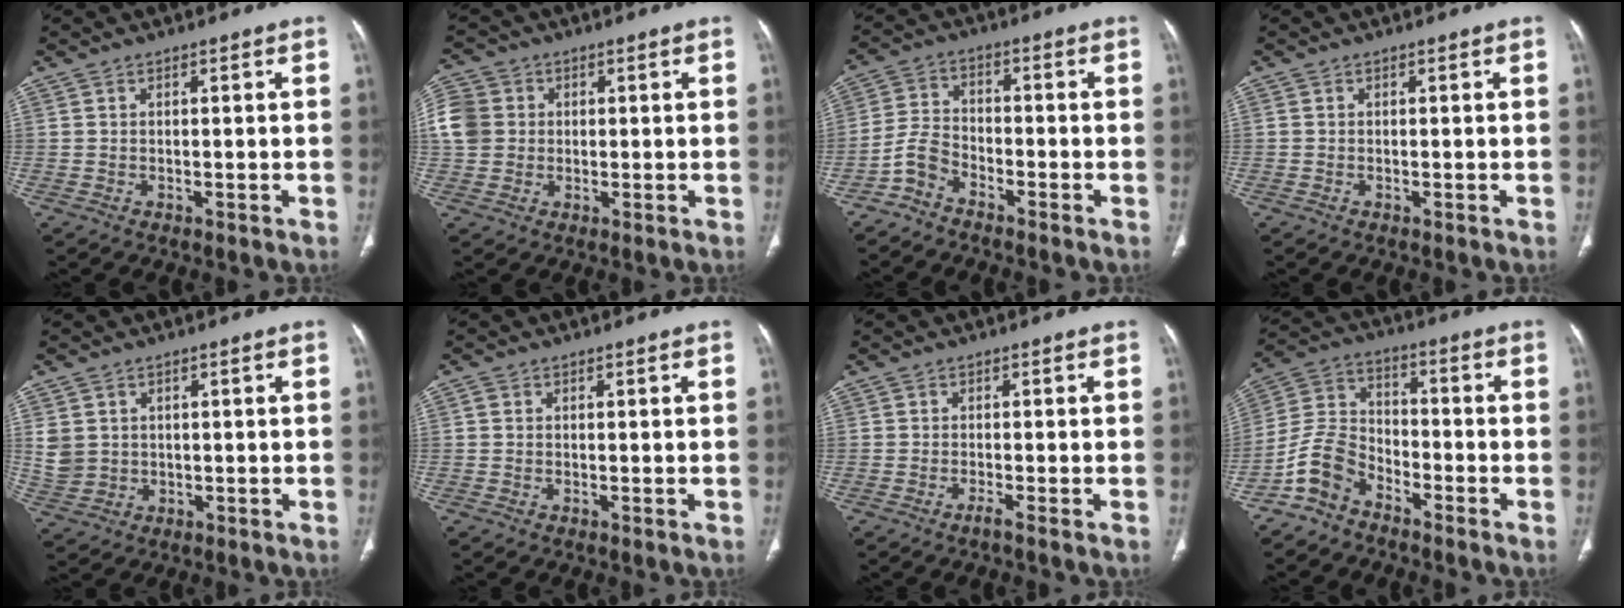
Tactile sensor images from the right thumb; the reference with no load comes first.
{"total": 10.0, "force": [0.9, 8.9, 4.4], "torque": [-0.097, 0.022, 0.017]}
{"total": 4.7, "force": [-3.6, 2.4, 1.8], "torque": [-0.034, 0.028, -0.081]}
{"total": 0.0}
{"total": 4.8, "force": [1.0, 4.2, 2.1], "torque": [-0.039, -0.003, 0.032]}
{"total": 0.7, "force": [0.0, 0.6, 0.3], "torque": [-0.001, 0.002, -0.002]}
{"total": 1.1, "force": [-0.8, -0.3, 0.7], "torque": [-0.017, -0.002, -0.018]}
{"total": 8.6, "force": [-6.1, 5.0, 3.5], "torque": [-0.069, 0.051, -0.132]}